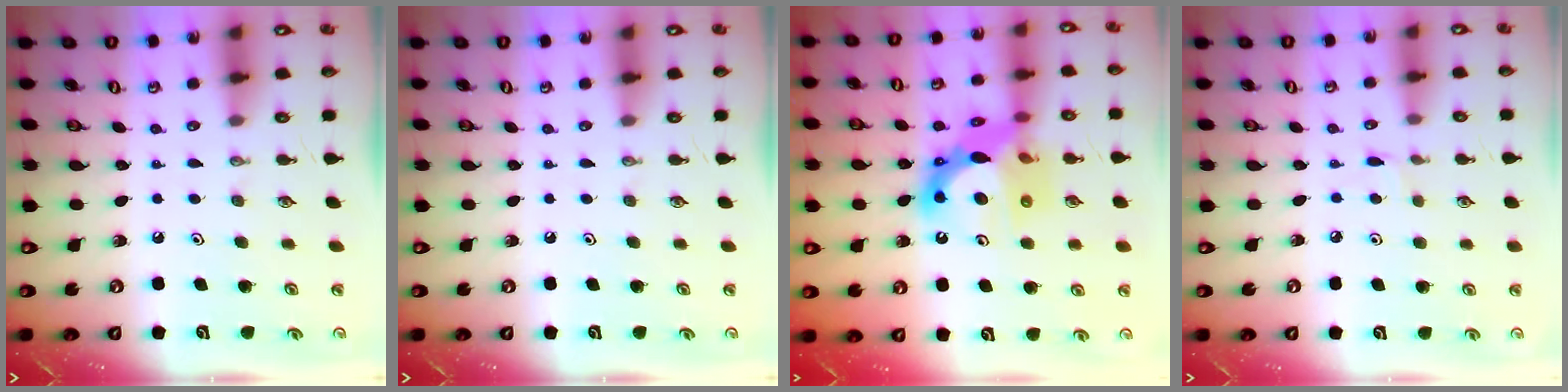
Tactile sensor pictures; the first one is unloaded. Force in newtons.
{"total": 0.0}
{"total": 13.9, "press": 13.6, "slide": 2.8}
{"total": 2.3, "press": 2.3, "slide": 0.3}